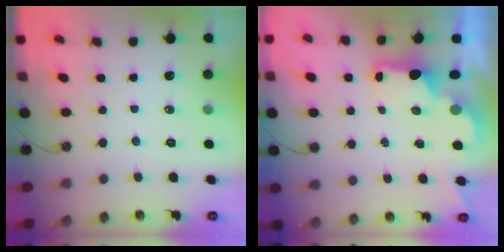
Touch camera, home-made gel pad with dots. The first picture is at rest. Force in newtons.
{"total": 2.1, "press": 1.9, "slide": 0.8}